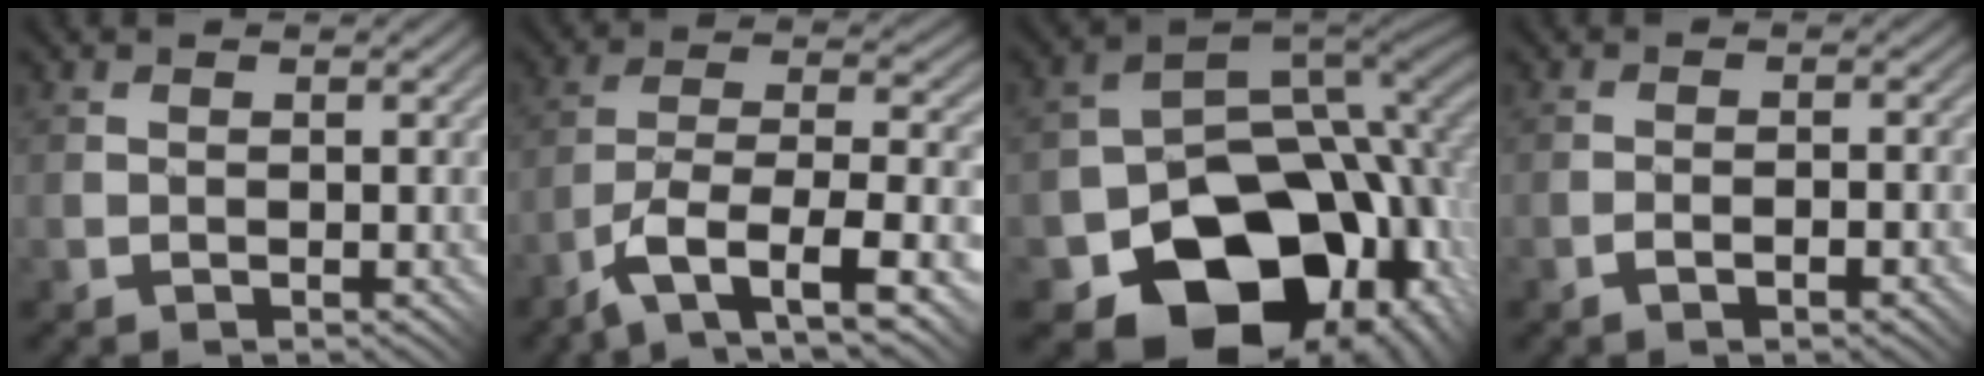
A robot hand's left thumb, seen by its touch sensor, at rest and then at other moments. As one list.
[{"total": 11.4, "force": [-7.0, 2.8, 8.6], "torque": [-0.153, 0.003, -0.133]}, {"total": 17.2, "force": [-6.9, 12.5, 9.7], "torque": [-0.160, -0.056, -0.093]}, {"total": 3.2, "force": [-1.9, 1.0, 2.4], "torque": [-0.029, 0.013, -0.027]}]